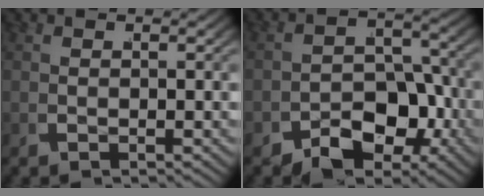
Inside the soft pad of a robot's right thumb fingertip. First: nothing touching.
{"total": 5.7, "force": [-3.4, 3.5, 3.0], "torque": [-0.045, -0.015, -0.058]}